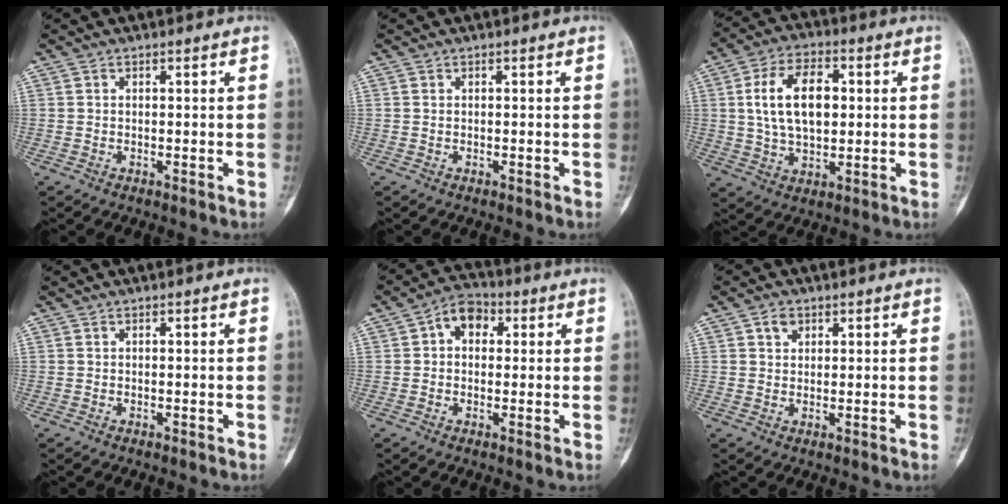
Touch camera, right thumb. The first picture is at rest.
{"total": 0.0}
{"total": 13.0, "force": [1.9, 7.8, 10.3], "torque": [-0.166, 0.007, 0.033]}
{"total": 0.0}
{"total": 6.3, "force": [1.4, 4.6, 4.1], "torque": [-0.042, 0.016, 0.012]}
{"total": 2.5, "force": [1.2, 1.9, 1.1], "torque": [-0.010, -0.003, 0.018]}